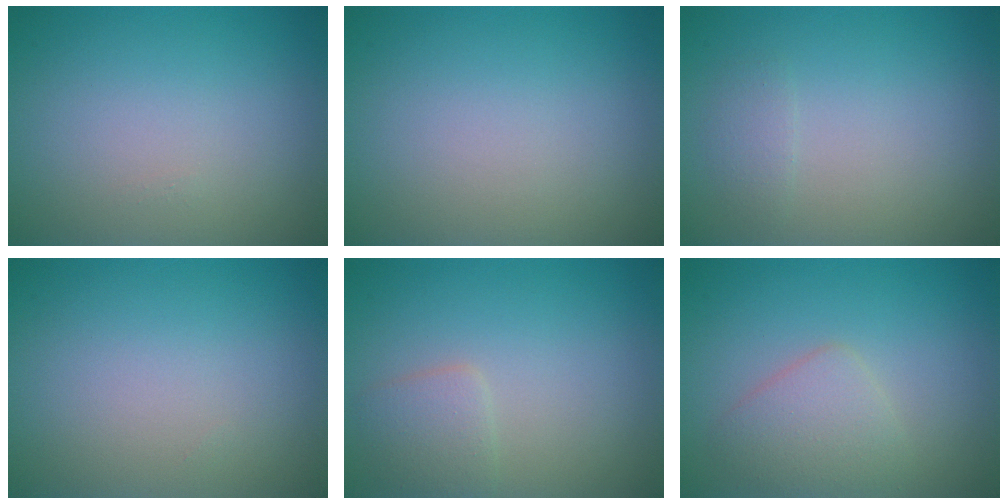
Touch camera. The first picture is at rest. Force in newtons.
{"total": 0.0}
{"total": 0.9, "press": 0.9, "slide": 0.0}
{"total": 0.0}
{"total": 1.8, "press": 1.8, "slide": 0.0}
{"total": 2.8, "press": 2.8, "slide": 0.0}